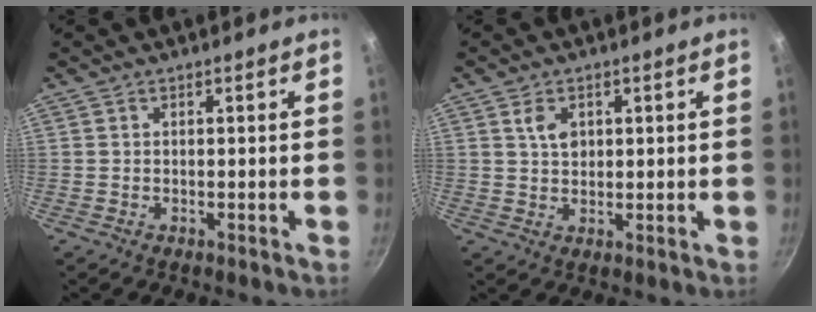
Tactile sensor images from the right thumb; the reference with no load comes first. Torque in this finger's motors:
{"motor_torque": [0.37, 0.72, 0.52, -0.08, 0.08]}